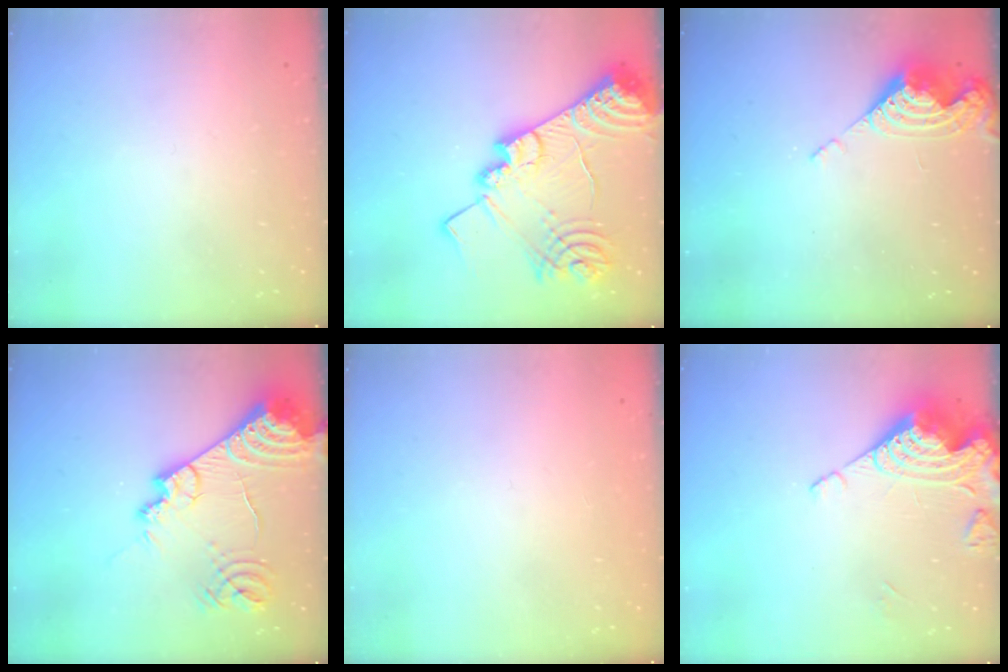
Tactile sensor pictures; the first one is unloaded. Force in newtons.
{"total": 24.6, "press": 24.5, "slide": 2.5}
{"total": 8.5, "press": 8.5, "slide": 0.9}
{"total": 20.1, "press": 20.0, "slide": 2.1}
{"total": 1.1, "press": 1.0, "slide": 0.1}
{"total": 14.8, "press": 14.7, "slide": 1.4}